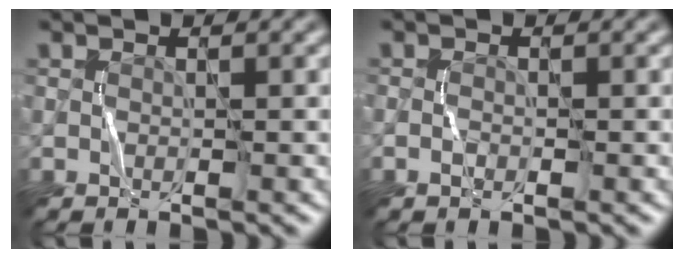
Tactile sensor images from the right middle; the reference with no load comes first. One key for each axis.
{"total": 0.7, "fx": -0.4, "fy": 0.4, "fz": 0.5, "tx": -0.011, "ty": 0.001, "tz": -0.008}